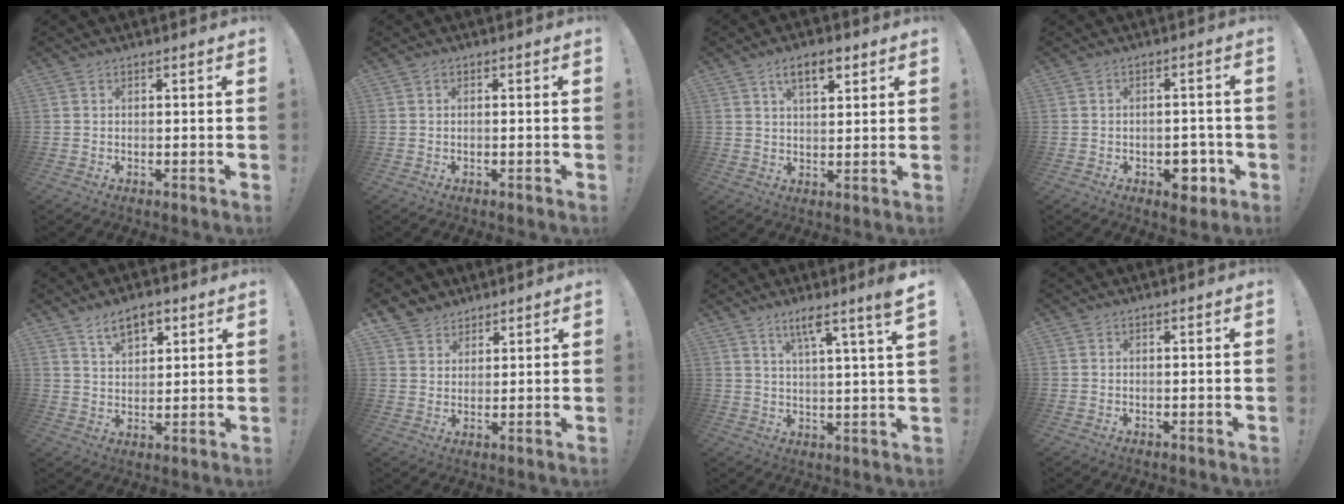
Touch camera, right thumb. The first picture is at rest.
{"total": 0.8, "force": [-0.5, 0.3, 0.6], "torque": [-0.020, 0.005, -0.007]}
{"total": 7.0, "force": [3.9, 3.2, 4.9], "torque": [-0.078, -0.005, 0.067]}
{"total": 7.1, "force": [-2.7, 4.7, 4.6], "torque": [-0.033, 0.015, -0.043]}
{"total": 8.1, "force": [5.0, 4.4, 4.6], "torque": [-0.078, -0.011, 0.091]}
{"total": 5.6, "force": [4.2, 3.7, 0.1], "torque": [-0.005, -0.032, 0.084]}
{"total": 8.3, "force": [4.9, -0.5, 6.7], "torque": [-0.103, -0.028, 0.072]}
{"total": 0.0}